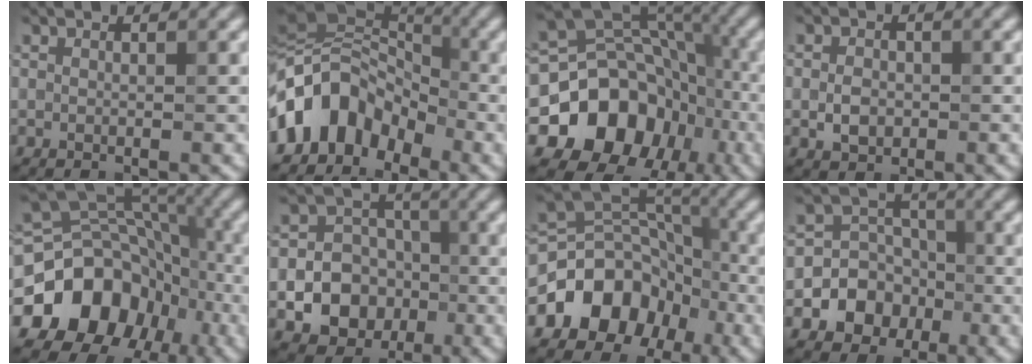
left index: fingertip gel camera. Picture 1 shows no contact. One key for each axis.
{"total": 8.7, "fx": -3.5, "fy": 6.1, "fz": 5.2, "tx": -0.087, "ty": 0.024, "tz": -0.085}
{"total": 15.9, "fx": -6.6, "fy": 12.6, "fz": 7.0, "tx": -0.124, "ty": -0.001, "tz": -0.129}
{"total": 2.0, "fx": -0.5, "fy": 1.4, "fz": 1.4, "tx": -0.026, "ty": 0.002, "tz": -0.011}
{"total": 18.3, "fx": -7.8, "fy": 14.9, "fz": 7.3, "tx": -0.140, "ty": -0.017, "tz": -0.141}
{"total": 11.7, "fx": -3.0, "fy": 10.6, "fz": 4.0, "tx": -0.071, "ty": -0.015, "tz": -0.056}
{"total": 10.0, "fx": -4.2, "fy": 7.7, "fz": 4.8, "tx": -0.078, "ty": 0.024, "tz": -0.088}
{"total": 6.8, "fx": -2.4, "fy": 6.0, "fz": 2.2, "tx": -0.014, "ty": 0.008, "tz": -0.067}